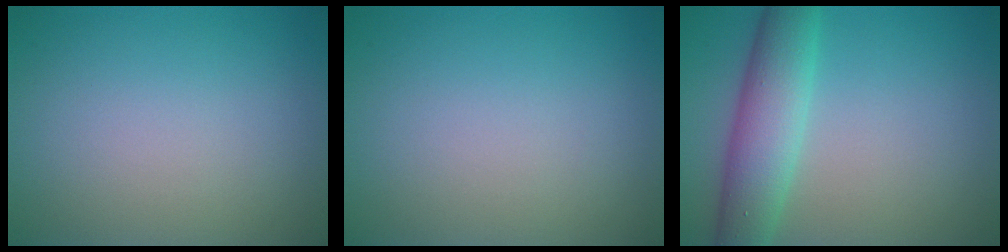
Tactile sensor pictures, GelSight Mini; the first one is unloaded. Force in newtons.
{"total": 0.0}
{"total": 5.6, "press": 5.6, "slide": 0.1}